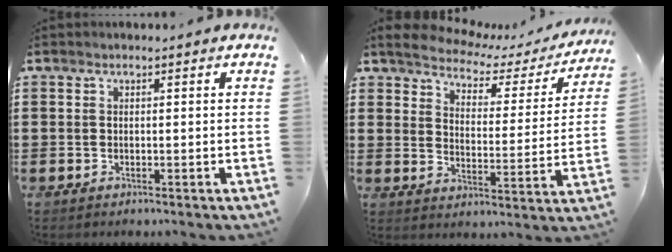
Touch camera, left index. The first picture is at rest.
{"total": 3.9, "force": [3.7, 1.0, 0.7], "torque": [-0.040, -0.028, 0.058]}